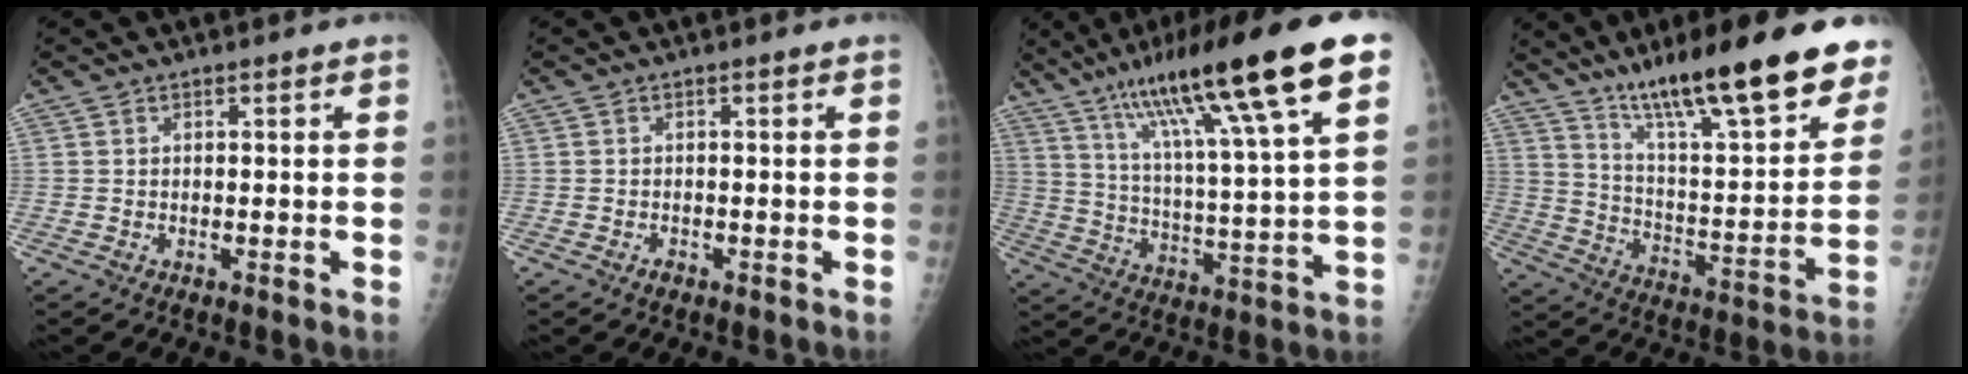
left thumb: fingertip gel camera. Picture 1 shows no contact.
{"total": 0.6, "force": [-0.1, 0.4, 0.5], "torque": [-0.007, 0.001, -0.002]}
{"total": 23.3, "force": [13.5, 2.7, 18.8], "torque": [-0.306, -0.023, 0.220]}
{"total": 26.5, "force": [18.4, 5.0, 18.5], "torque": [-0.256, -0.069, 0.295]}